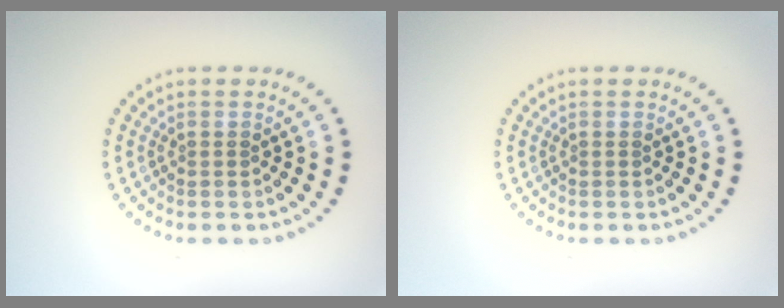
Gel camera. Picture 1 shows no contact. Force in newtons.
{"total": 0.0}